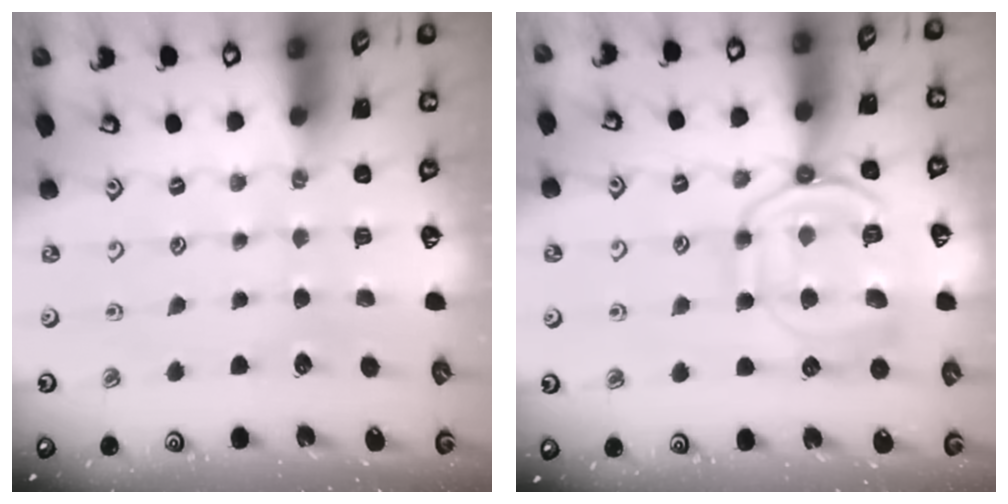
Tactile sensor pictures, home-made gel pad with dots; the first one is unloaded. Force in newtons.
{"total": 14.2, "press": 14.1, "slide": 1.4}